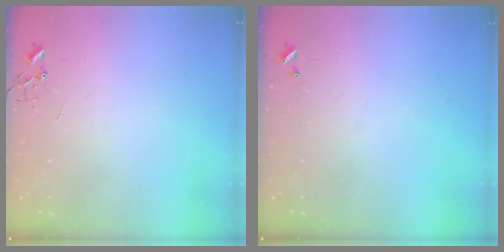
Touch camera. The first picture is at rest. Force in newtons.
{"total": 0.0}